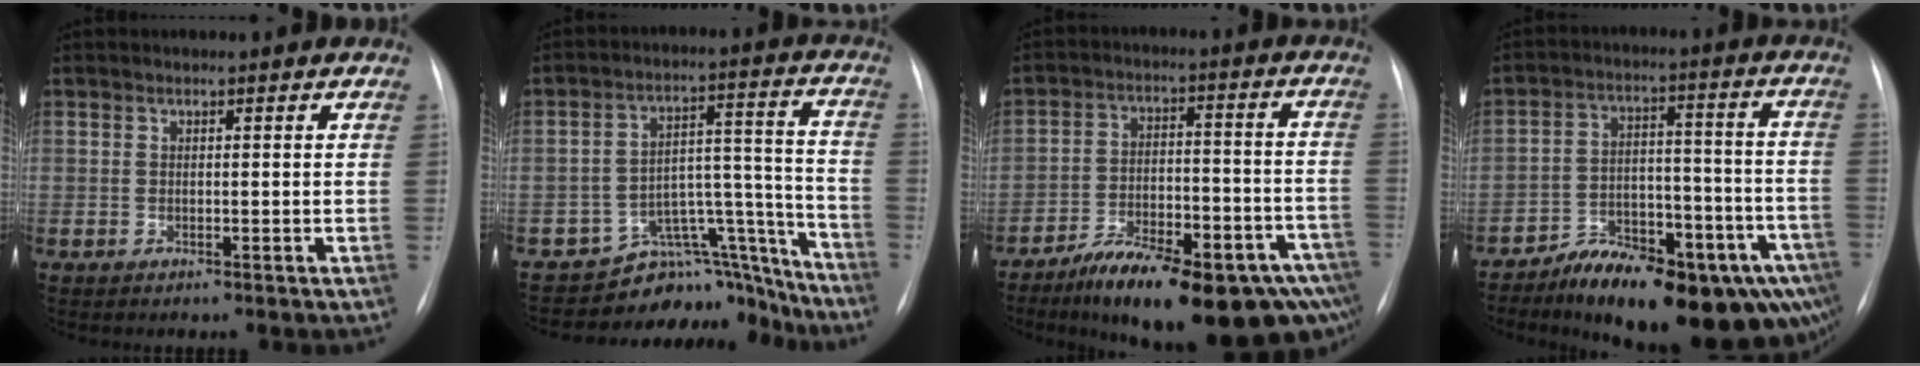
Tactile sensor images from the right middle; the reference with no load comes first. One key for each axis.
{"total": 12.9, "fx": -12.2, "fy": 4.4, "fz": 0.4, "tx": 0.026, "ty": 0.095, "tz": -0.176}
{"total": 22.1, "fx": -15.0, "fy": 6.5, "fz": 14.9, "tx": -0.160, "ty": 0.025, "tz": -0.219}
{"total": 21.7, "fx": -15.0, "fy": 7.2, "fz": 13.9, "tx": -0.129, "ty": 0.033, "tz": -0.214}